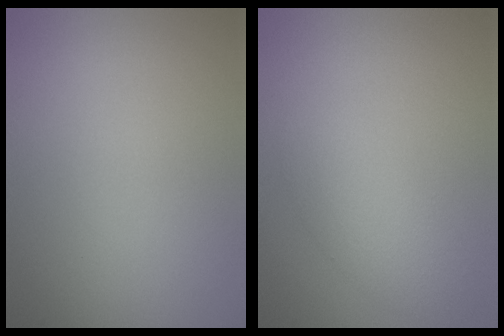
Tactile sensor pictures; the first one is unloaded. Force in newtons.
{"total": 2.8, "press": 2.8, "slide": 0.1}